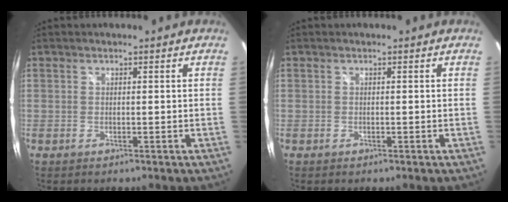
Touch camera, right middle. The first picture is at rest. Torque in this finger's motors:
{"motor_torque": [0.05, -0.11, -0.03, 0.00]}